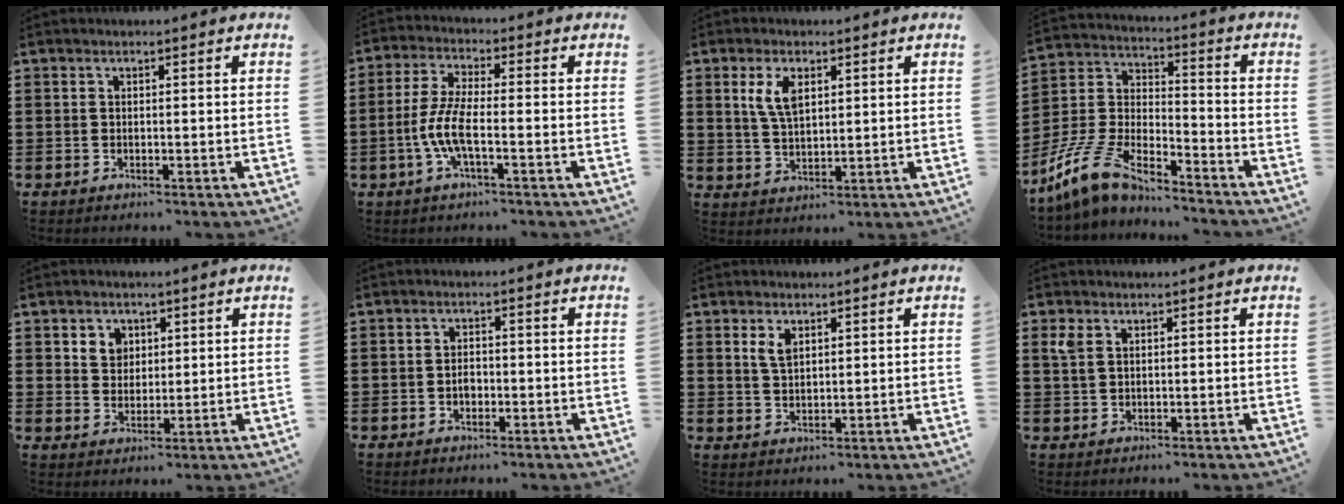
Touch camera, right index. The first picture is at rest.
{"total": 6.6, "force": [-2.2, 1.8, 5.9], "torque": [-0.144, -0.013, -0.051]}
{"total": 5.1, "force": [2.0, 2.3, 4.0], "torque": [-0.087, 0.008, 0.034]}
{"total": 9.9, "force": [-8.2, 3.1, 4.7], "torque": [-0.122, 0.009, -0.167]}
{"total": 3.5, "force": [1.8, 3.0, 0.5], "torque": [-0.024, 0.013, 0.032]}
{"total": 1.8, "force": [-0.5, 1.2, 1.3], "torque": [-0.026, 0.005, -0.011]}
{"total": 2.8, "force": [1.5, 1.5, 1.8], "torque": [-0.041, 0.005, 0.028]}
{"total": 2.6, "force": [1.4, 1.5, 1.5], "torque": [-0.036, 0.006, 0.026]}